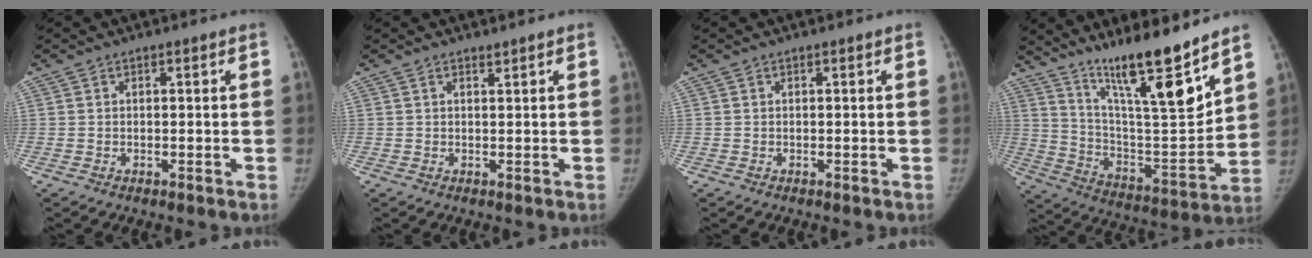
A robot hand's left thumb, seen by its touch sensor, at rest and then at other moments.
{"total": 0.6, "force": [0.5, 0.0, 0.1], "torque": [-0.005, -0.005, 0.011]}
{"total": 0.0}
{"total": 19.8, "force": [14.5, 2.4, 13.4], "torque": [-0.184, -0.096, 0.256]}